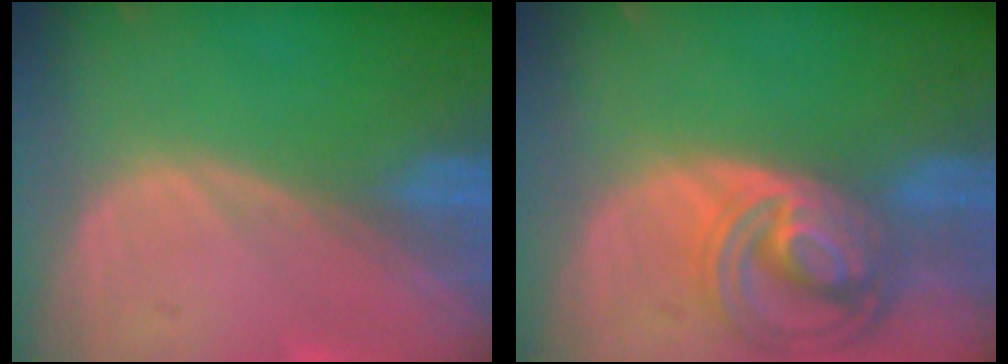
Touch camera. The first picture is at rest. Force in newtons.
{"total": 8.7, "press": 7.6, "slide": 4.3}